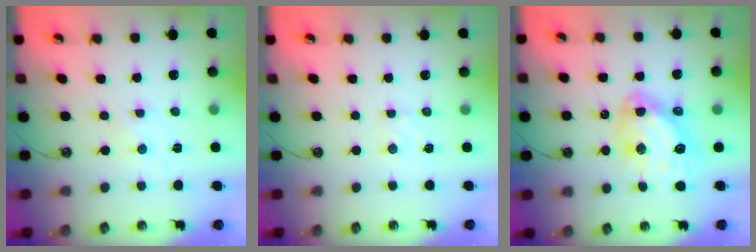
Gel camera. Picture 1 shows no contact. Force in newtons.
{"total": 3.6, "press": 3.6, "slide": 0.5}
{"total": 13.5, "press": 13.4, "slide": 1.7}